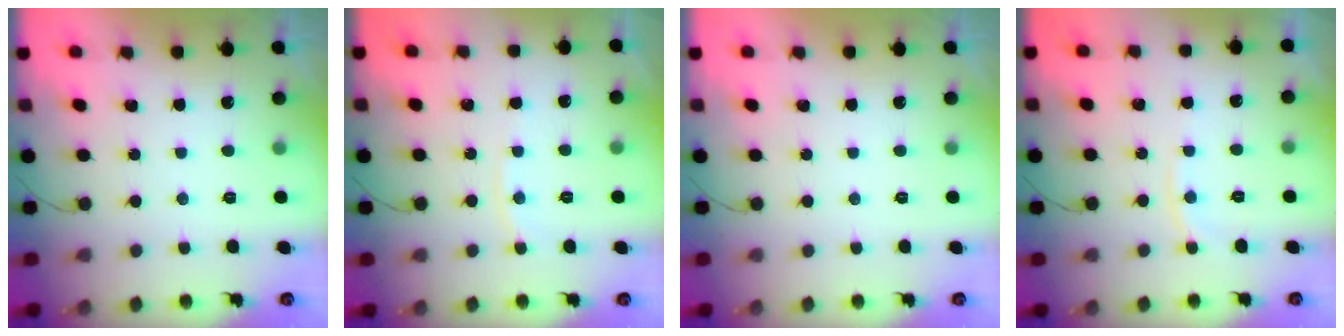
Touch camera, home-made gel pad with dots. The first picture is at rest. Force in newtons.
{"total": 4.5, "press": 4.5, "slide": 0.5}
{"total": 0.0}
{"total": 4.4, "press": 4.4, "slide": 0.5}